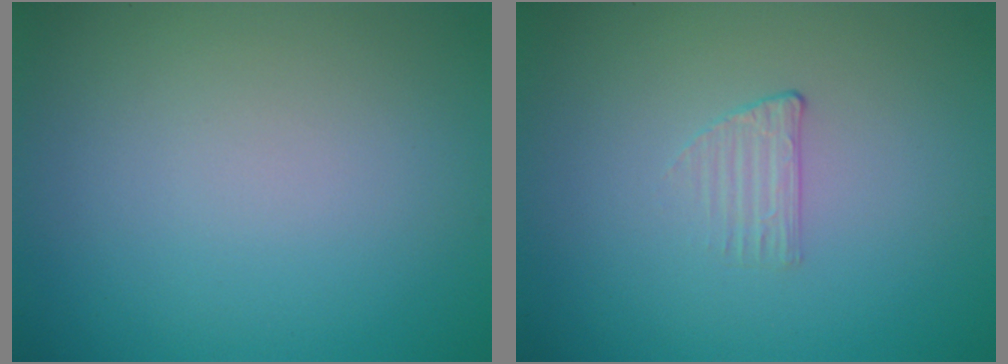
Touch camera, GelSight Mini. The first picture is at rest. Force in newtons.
{"total": 1.0, "press": 0.3, "slide": 1.0}